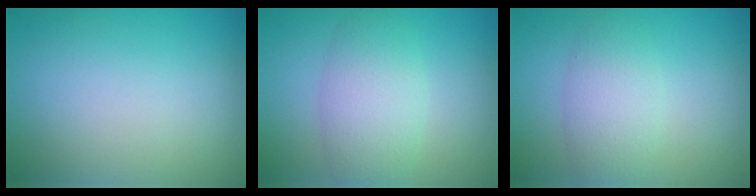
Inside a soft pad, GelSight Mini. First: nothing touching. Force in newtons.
{"total": 2.7, "press": 2.7, "slide": 0.3}
{"total": 3.1, "press": 3.1, "slide": 0.1}